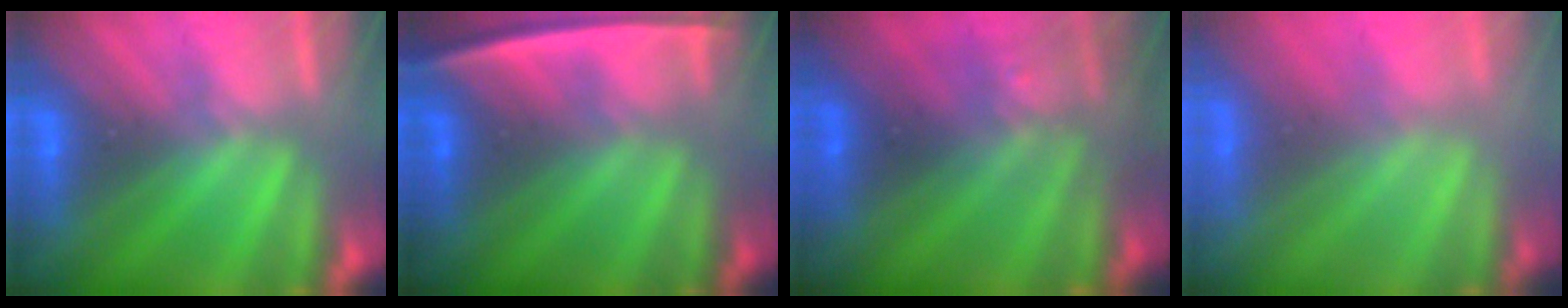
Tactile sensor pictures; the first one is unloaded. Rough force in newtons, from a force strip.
{"total": 2.4}
{"total": 2.8}
{"total": 6.3}